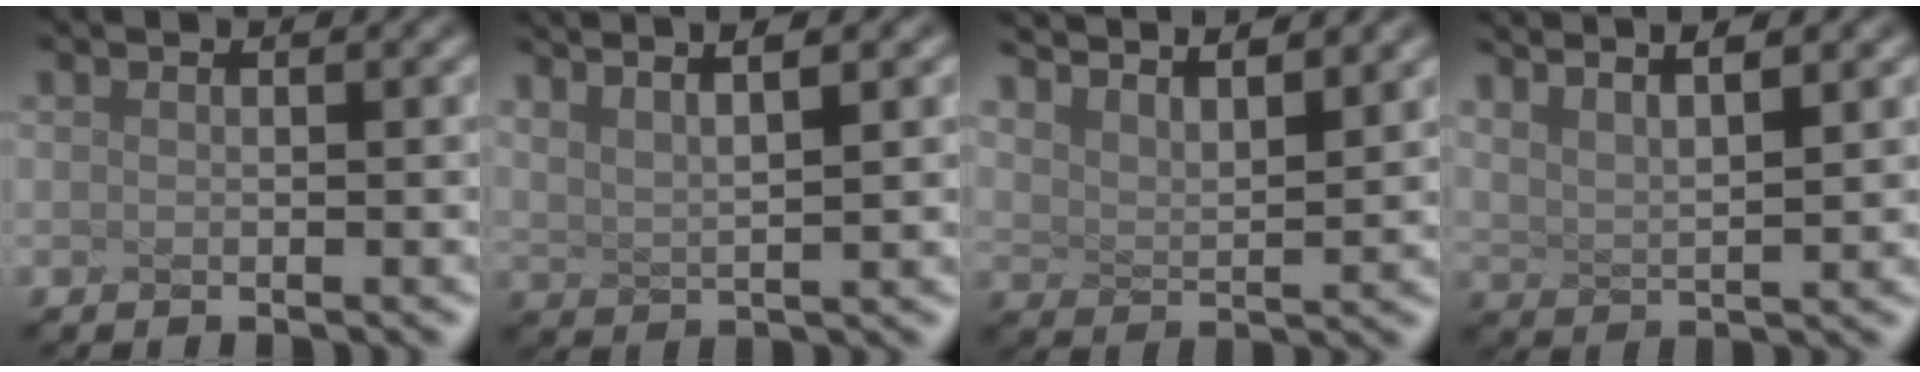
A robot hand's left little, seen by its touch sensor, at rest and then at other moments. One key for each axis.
{"total": 3.9, "fx": 2.5, "fy": 0.1, "fz": 3.0, "tx": -0.078, "ty": 0.017, "tz": 0.053}
{"total": 6.5, "fx": 5.7, "fy": 0.9, "fz": 3.0, "tx": -0.070, "ty": 0.014, "tz": 0.094}
{"total": 4.3, "fx": 3.3, "fy": 0.2, "fz": 2.7, "tx": -0.068, "ty": 0.020, "tz": 0.063}